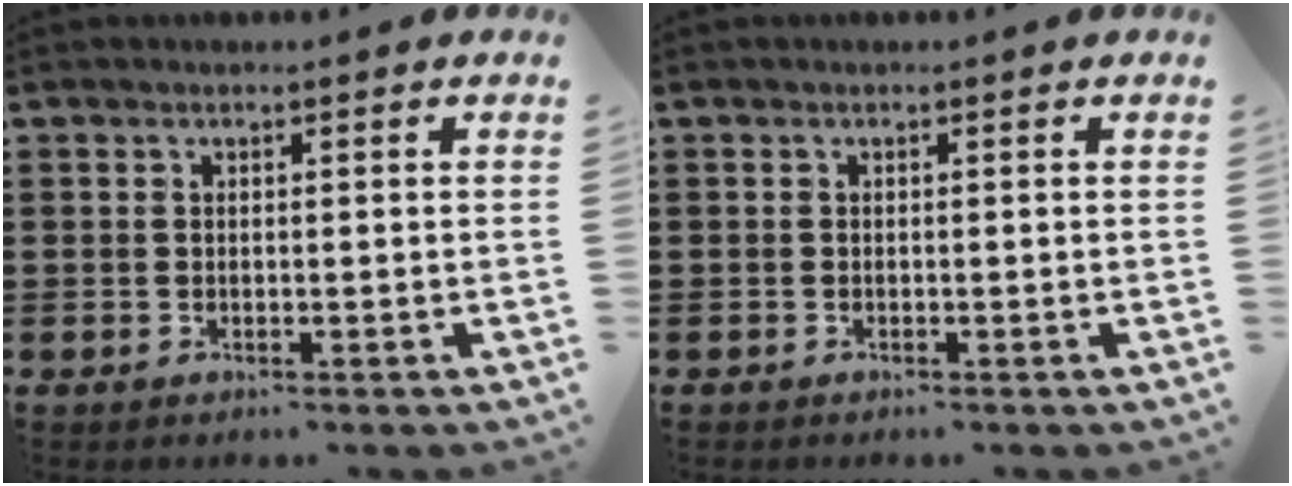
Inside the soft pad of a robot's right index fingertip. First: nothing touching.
{"total": 0.0}